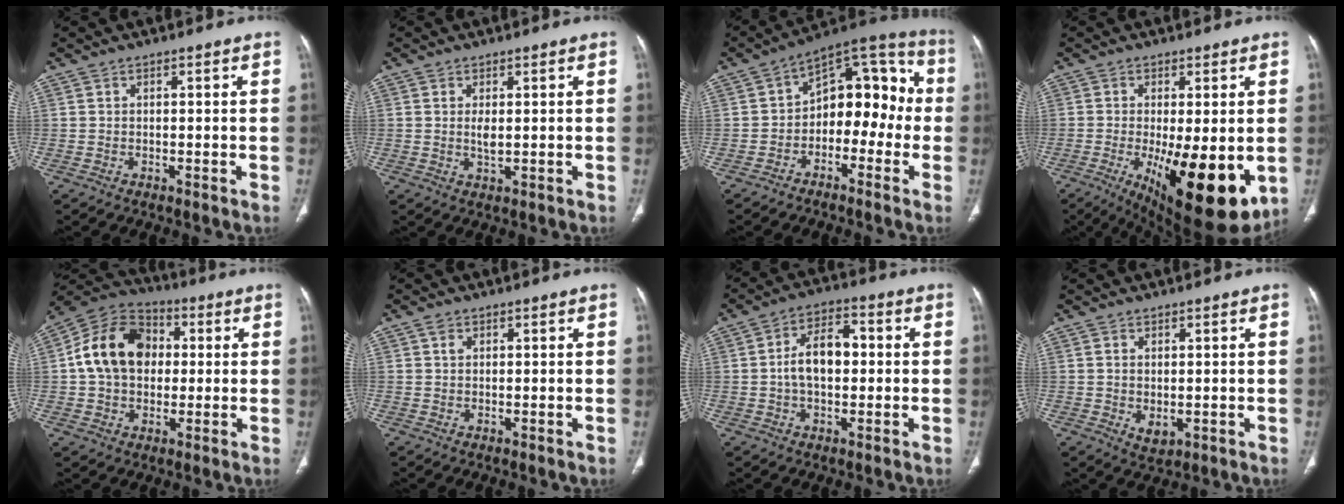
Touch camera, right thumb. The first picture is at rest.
{"total": 2.1, "force": [0.4, 0.8, 1.9], "torque": [-0.035, -0.005, 0.010]}
{"total": 14.1, "force": [-2.1, 9.2, 10.5], "torque": [-0.095, 0.057, -0.048]}
{"total": 18.2, "force": [-4.3, 6.3, 16.5], "torque": [-0.215, -0.031, -0.040]}
{"total": 15.4, "force": [1.7, 11.6, 10.0], "torque": [-0.154, 0.025, 0.019]}
{"total": 1.3, "force": [0.6, 1.0, 0.6], "torque": [-0.005, 0.000, 0.009]}
{"total": 9.0, "force": [0.2, 5.3, 7.3], "torque": [-0.117, 0.025, -0.005]}
{"total": 3.3, "force": [-0.3, 2.1, 2.6], "torque": [-0.042, -0.007, 0.006]}